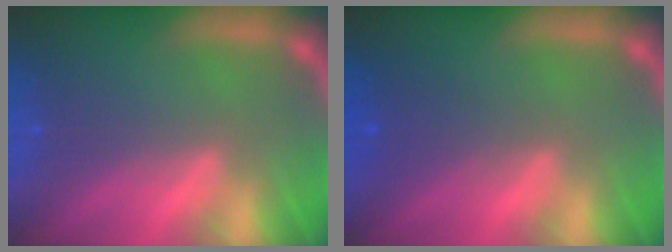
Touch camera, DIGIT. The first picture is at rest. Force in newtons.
{"total": 1.9}